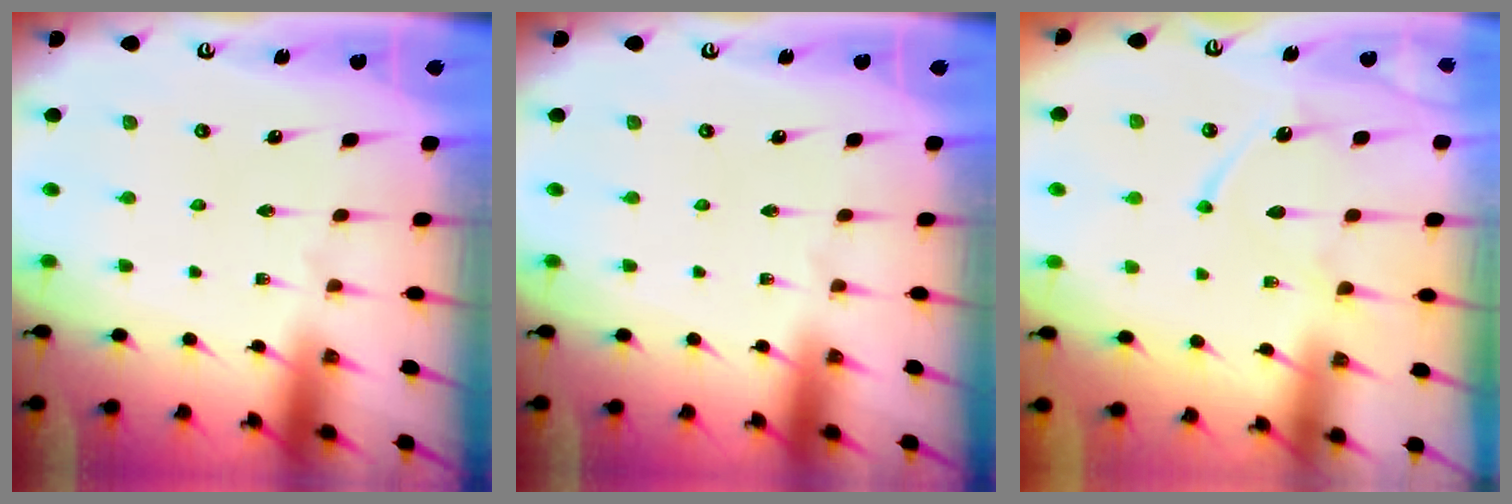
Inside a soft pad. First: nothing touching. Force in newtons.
{"total": 0.0}
{"total": 10.7, "press": 10.6, "slide": 1.1}